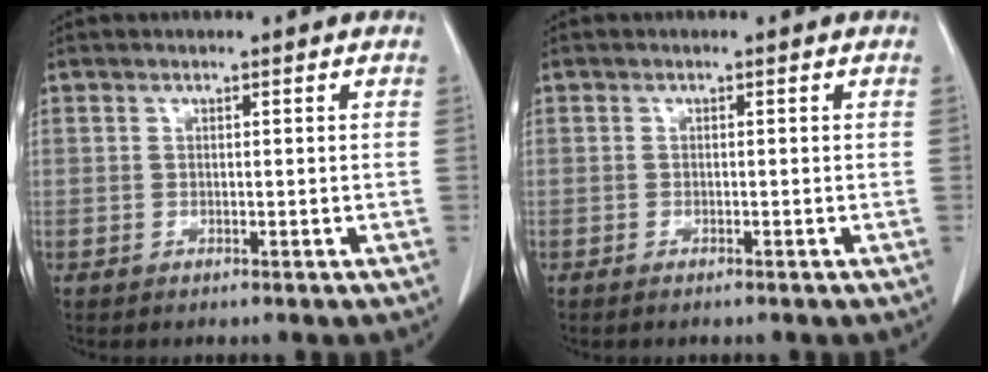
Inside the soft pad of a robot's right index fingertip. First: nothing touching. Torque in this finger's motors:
{"motor_torque": [0.17, -0.10, -0.03, 0.02]}